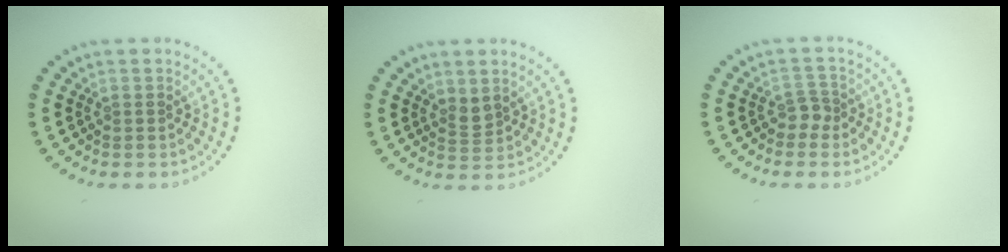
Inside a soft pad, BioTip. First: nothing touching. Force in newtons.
{"total": 1.4, "press": 1.1, "slide": 0.9}
{"total": 1.4, "press": 1.0, "slide": 1.0}